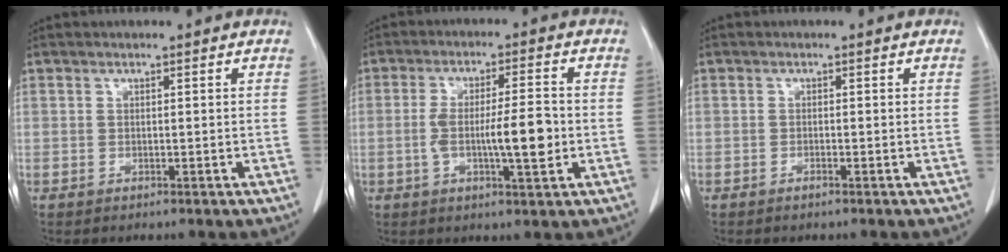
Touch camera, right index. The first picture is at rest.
{"total": 8.3, "force": [-1.3, 1.2, 8.1], "torque": [-0.142, 0.003, -0.022]}
{"total": 0.7, "force": [-0.6, 0.0, 0.4], "torque": [-0.012, -0.001, -0.010]}